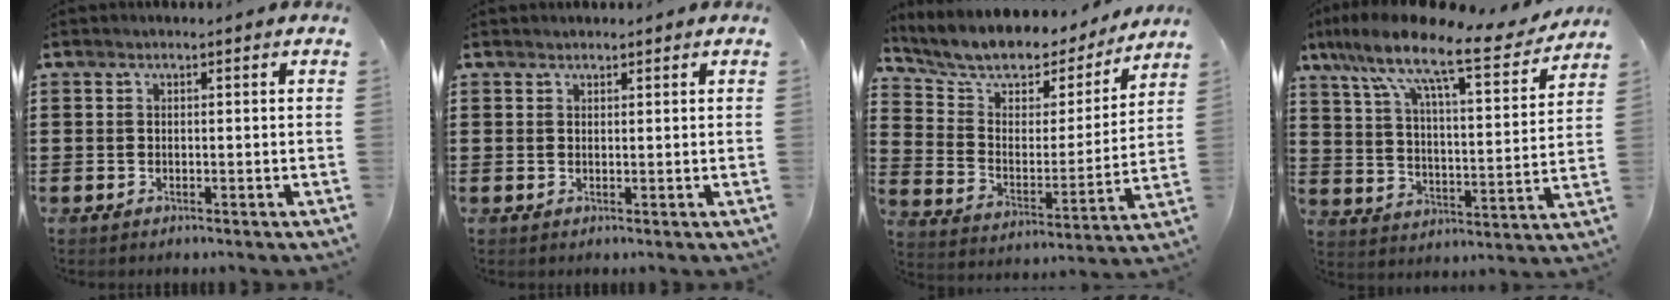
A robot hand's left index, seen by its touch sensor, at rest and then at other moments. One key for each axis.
{"total": 0.9, "fx": 0.9, "fy": 0.2, "fz": 0.1, "tx": -0.003, "ty": 0.000, "tz": 0.018}
{"total": 7.0, "fx": 6.0, "fy": 3.2, "fz": 1.7, "tx": -0.066, "ty": -0.048, "tz": 0.099}
{"total": 12.4, "fx": 9.6, "fy": 1.6, "fz": 7.6, "tx": -0.167, "ty": -0.058, "tz": 0.153}